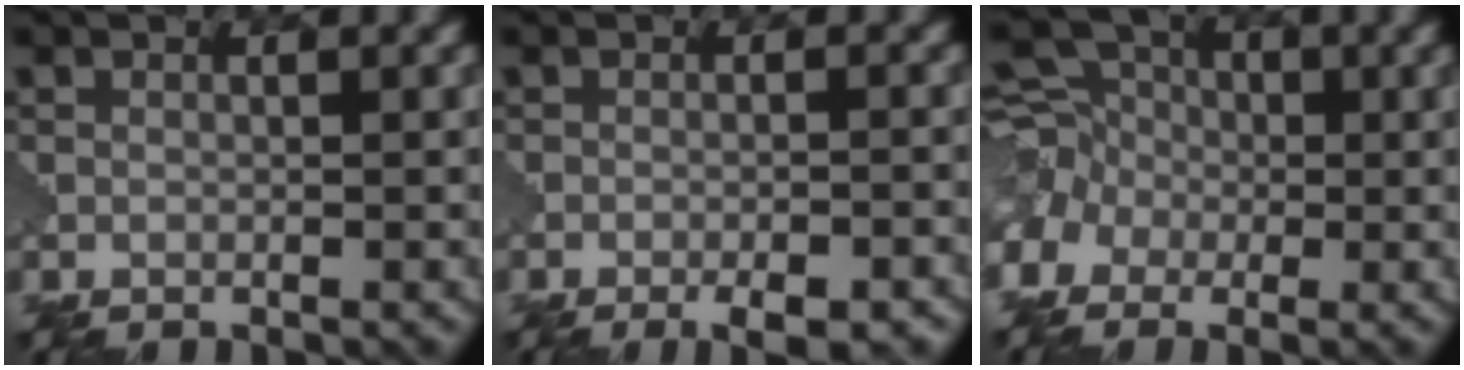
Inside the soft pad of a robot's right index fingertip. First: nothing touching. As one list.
[{"total": 3.8, "force": [-2.8, 1.0, 2.4], "torque": [-0.012, 0.006, -0.029]}, {"total": 5.8, "force": [-2.1, 5.0, 2.0], "torque": [-0.055, 0.018, -0.054]}]